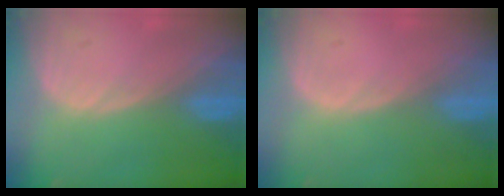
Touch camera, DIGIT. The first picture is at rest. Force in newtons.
{"total": 0.0}